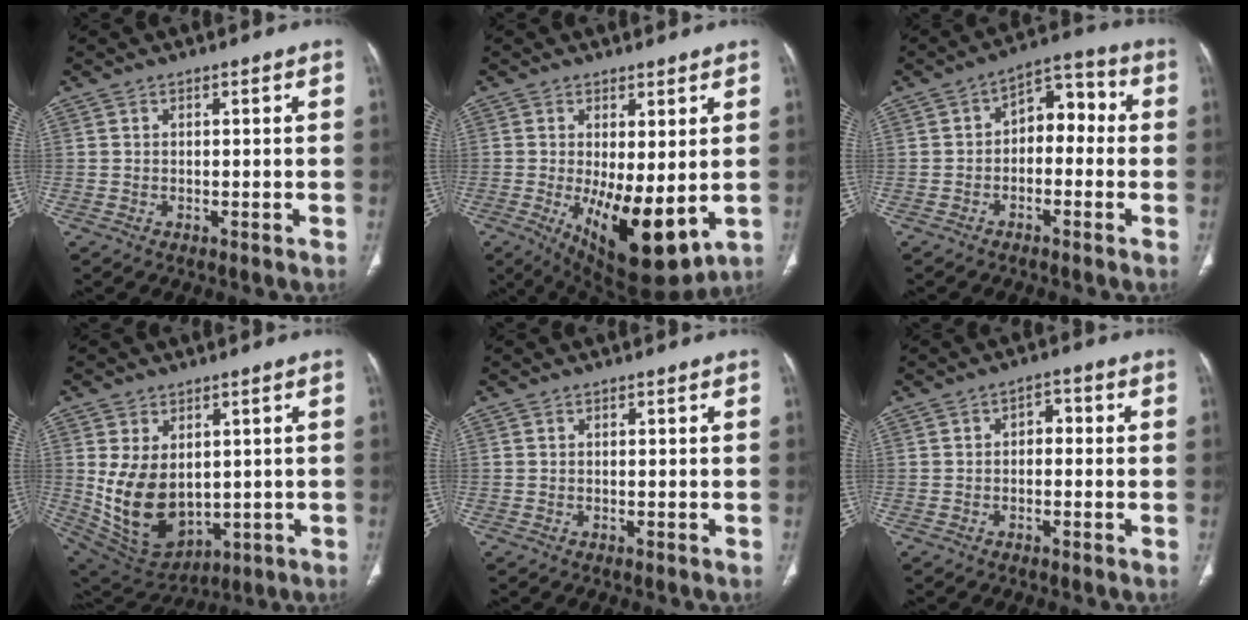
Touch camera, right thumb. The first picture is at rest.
{"total": 13.7, "force": [-2.0, 5.4, 12.4], "torque": [-0.188, -0.032, -0.011]}
{"total": 7.5, "force": [-0.7, 5.0, 5.6], "torque": [-0.044, 0.039, -0.027]}
{"total": 13.8, "force": [0.7, 9.5, 10.0], "torque": [-0.160, -0.015, 0.048]}
{"total": 0.0}
{"total": 2.4, "force": [-0.2, 1.7, 1.7], "torque": [-0.008, 0.012, -0.013]}